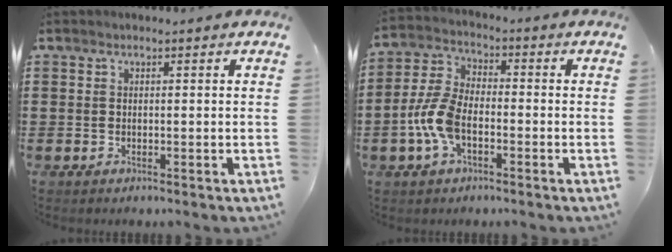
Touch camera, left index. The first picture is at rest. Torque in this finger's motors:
{"motor_torque": [1.43, 0.71, 0.39, 0.11]}